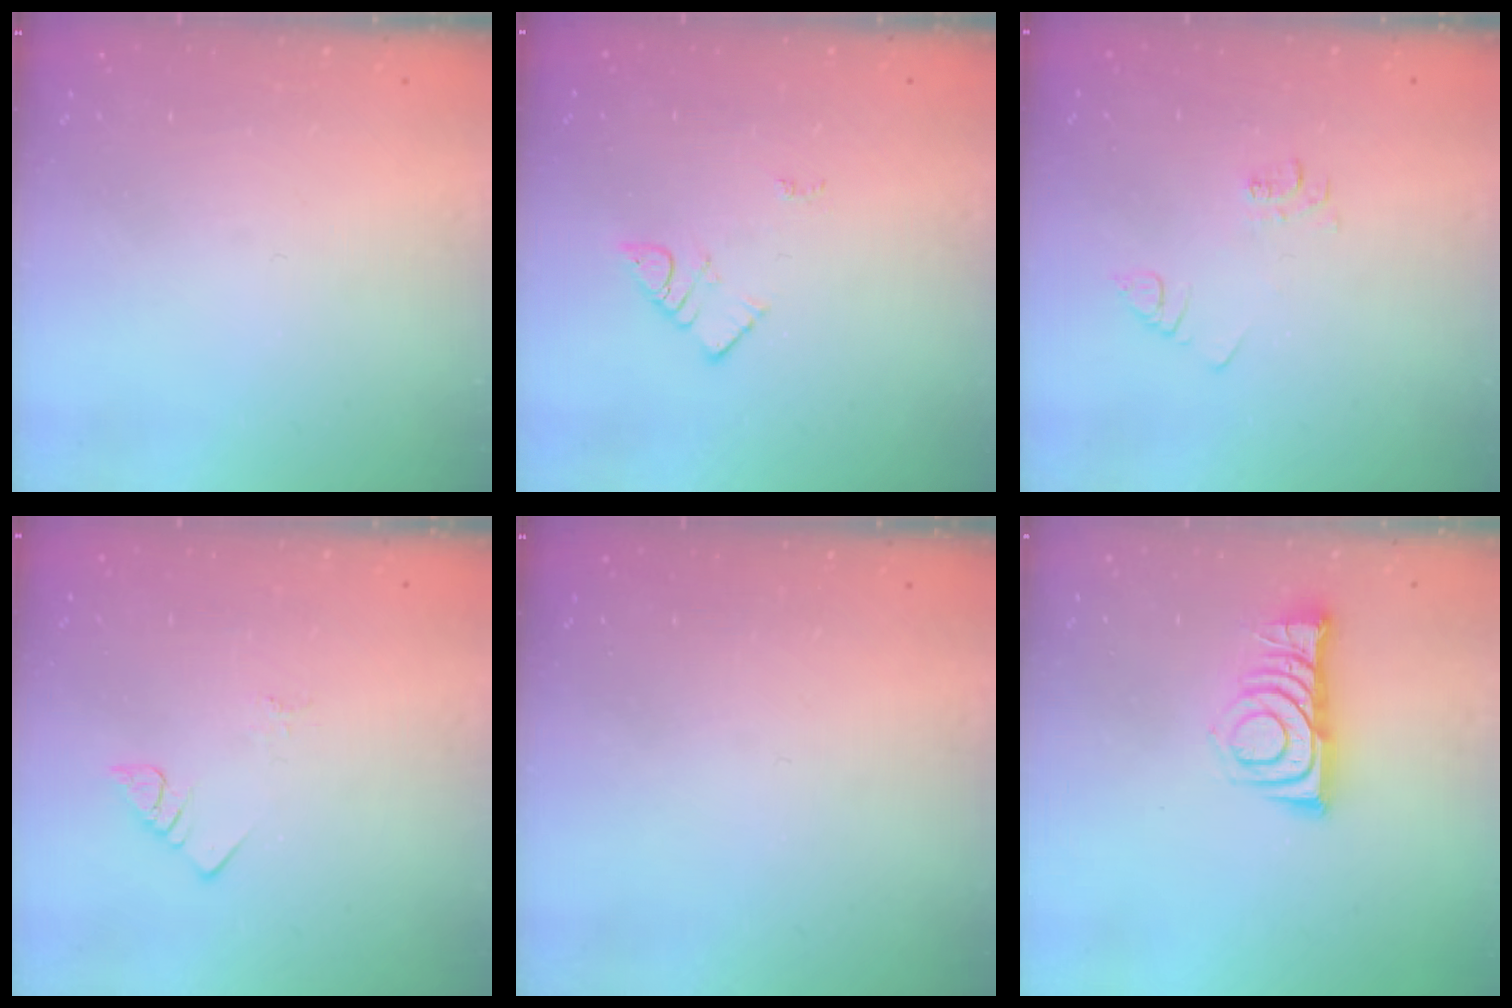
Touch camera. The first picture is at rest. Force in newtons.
{"total": 3.0, "press": 3.0, "slide": 0.2}
{"total": 3.6, "press": 3.6, "slide": 0.6}
{"total": 2.8, "press": 2.8, "slide": 0.4}
{"total": 0.0}
{"total": 8.9, "press": 8.8, "slide": 0.9}